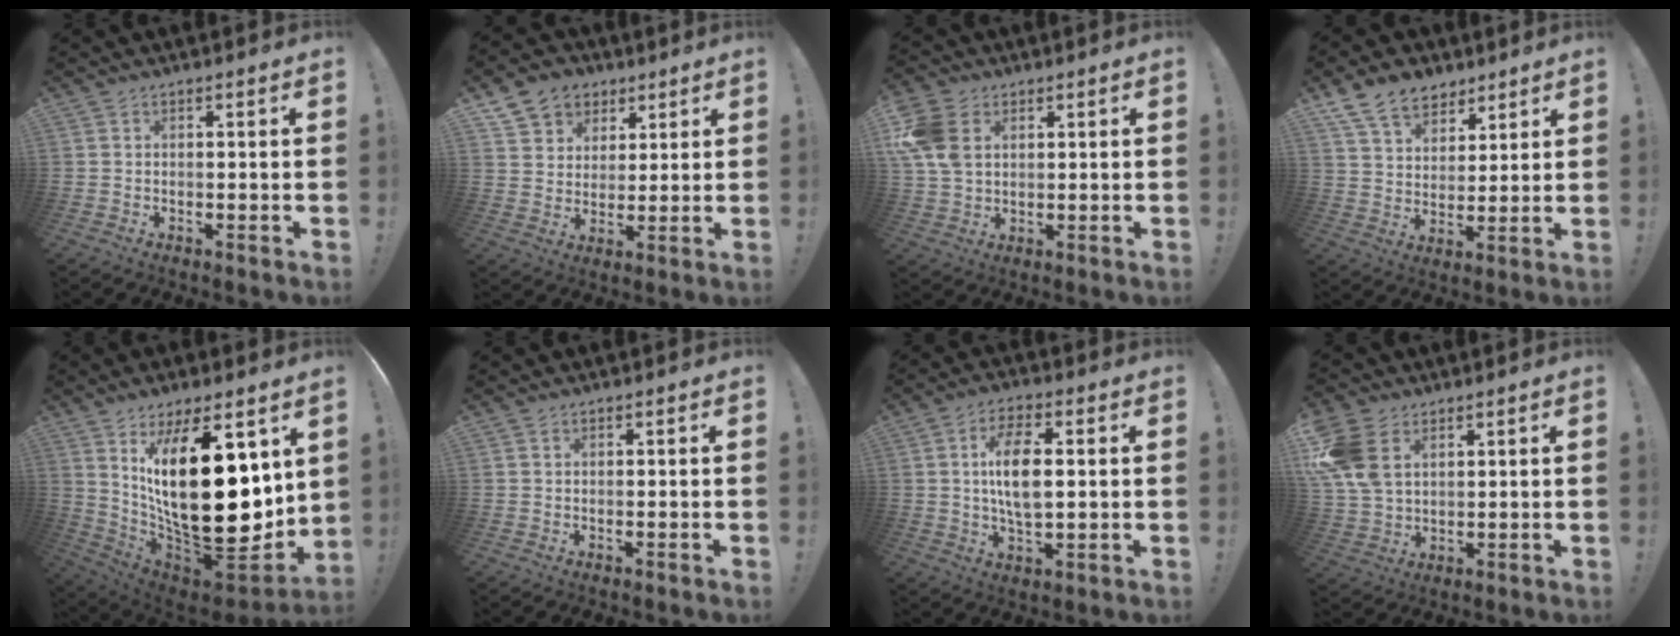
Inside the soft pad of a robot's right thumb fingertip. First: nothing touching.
{"total": 10.1, "force": [5.2, 8.3, 2.7], "torque": [-0.036, -0.029, 0.105]}
{"total": 12.3, "force": [3.6, 9.0, 7.6], "torque": [-0.155, -0.001, 0.073]}
{"total": 12.3, "force": [8.3, 8.0, 4.1], "torque": [-0.070, -0.055, 0.163]}
{"total": 30.7, "force": [5.6, 12.6, 27.4], "torque": [-0.502, -0.063, 0.102]}
{"total": 0.0}
{"total": 11.2, "force": [1.4, 5.3, 9.7], "torque": [-0.167, -0.003, 0.020]}
{"total": 13.1, "force": [4.7, 9.2, 8.0], "torque": [-0.163, -0.011, 0.094]}